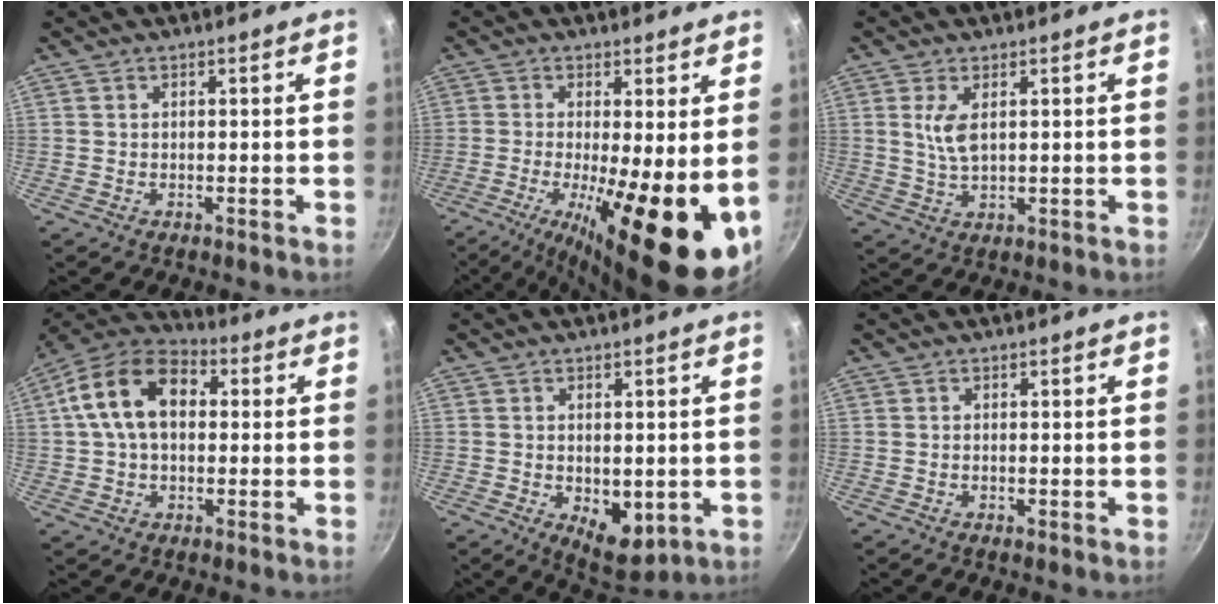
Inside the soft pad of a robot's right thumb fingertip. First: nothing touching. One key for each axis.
{"total": 17.1, "fx": -3.7, "fy": 4.3, "fz": 16.1, "tx": -0.241, "ty": -0.016, "tz": -0.054}
{"total": 4.8, "fx": 1.1, "fy": 2.0, "fz": 4.2, "tx": -0.084, "ty": -0.008, "tz": 0.025}
{"total": 14.8, "fx": 2.5, "fy": 9.7, "fz": 10.8, "tx": -0.165, "ty": 0.027, "tz": 0.021}
{"total": 7.2, "fx": -0.7, "fy": 4.5, "fz": 5.6, "tx": -0.059, "ty": -0.018, "tz": 0.003}
{"total": 0.0}